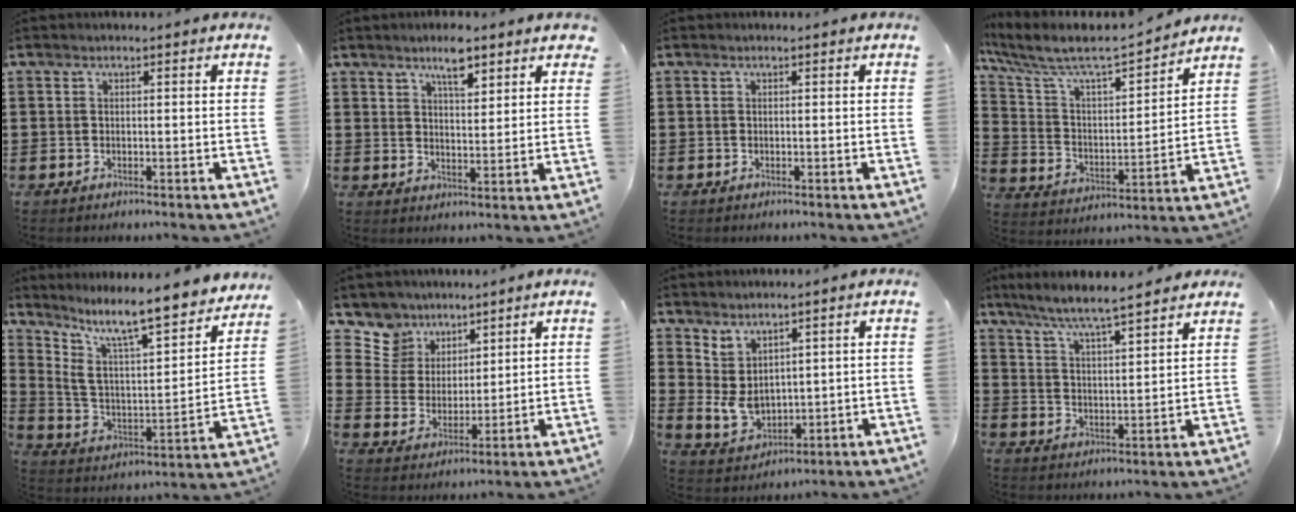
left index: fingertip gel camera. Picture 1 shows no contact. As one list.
[{"total": 5.7, "force": [4.4, 1.4, 3.3], "torque": [-0.049, -0.008, 0.072]}, {"total": 0.0}, {"total": 7.3, "force": [6.3, 1.2, 3.5], "torque": [-0.098, -0.047, 0.100]}, {"total": 10.3, "force": [8.3, 1.5, 5.9], "torque": [-0.143, -0.067, 0.134]}, {"total": 7.9, "force": [5.9, 5.1, 0.9], "torque": [-0.065, -0.025, 0.114]}, {"total": 4.6, "force": [1.9, 3.5, 2.4], "torque": [-0.069, -0.006, 0.038]}, {"total": 6.2, "force": [5.7, -0.2, 2.5], "torque": [-0.073, -0.034, 0.096]}]